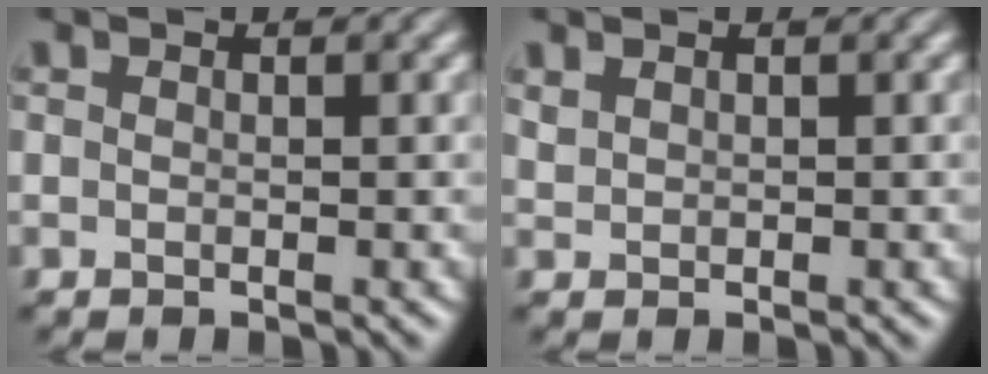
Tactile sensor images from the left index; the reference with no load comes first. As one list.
[{"total": 0.8, "force": [0.8, 0.1, -0.1], "torque": [-0.006, -0.002, 0.025]}]